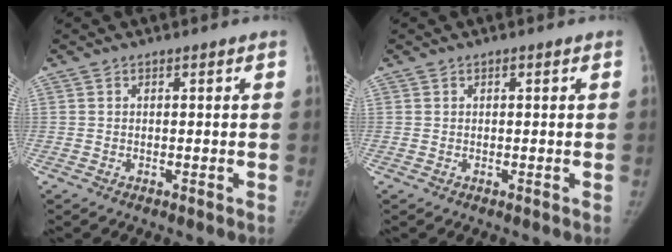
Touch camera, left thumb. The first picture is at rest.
{"total": 0.0}